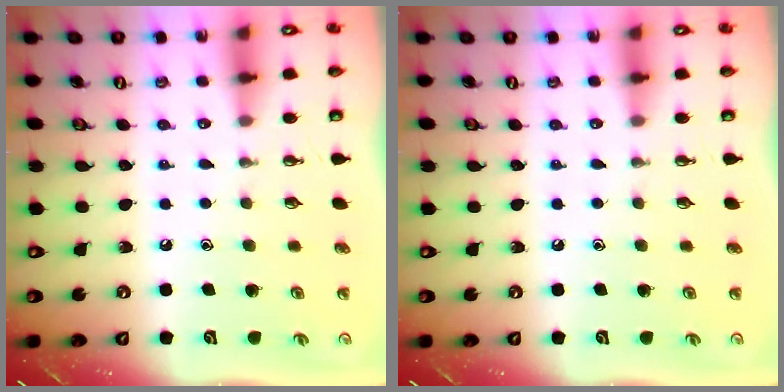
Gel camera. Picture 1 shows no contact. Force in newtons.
{"total": 0.0}